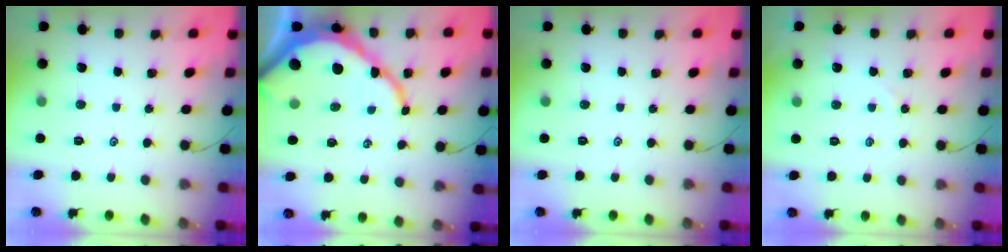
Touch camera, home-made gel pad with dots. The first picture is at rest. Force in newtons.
{"total": 15.9, "press": 15.8, "slide": 1.6}
{"total": 0.0}
{"total": 3.2, "press": 3.2, "slide": 0.3}